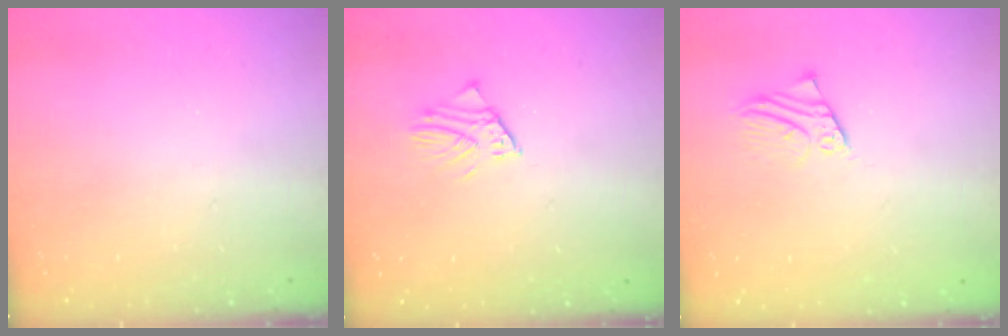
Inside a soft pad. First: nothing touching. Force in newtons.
{"total": 1.8, "press": 1.8, "slide": 0.2}
{"total": 1.7, "press": 1.6, "slide": 0.1}